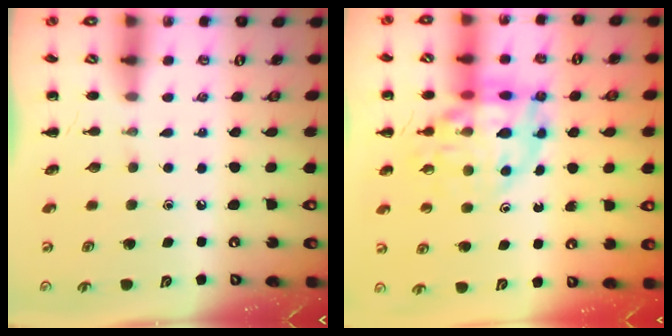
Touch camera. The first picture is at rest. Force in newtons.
{"total": 16.3, "press": 15.8, "slide": 3.8}